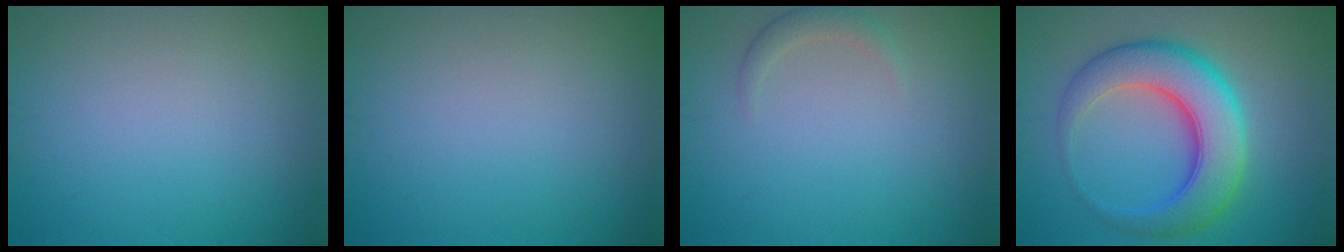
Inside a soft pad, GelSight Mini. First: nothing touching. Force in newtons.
{"total": 0.0}
{"total": 1.4, "press": 1.4, "slide": 0.1}
{"total": 8.1, "press": 8.1, "slide": 0.1}